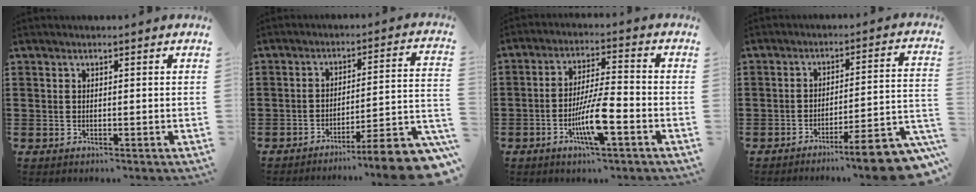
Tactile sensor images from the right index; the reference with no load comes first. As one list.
[{"total": 7.8, "force": [-6.3, -0.1, 4.6], "torque": [-0.066, -0.006, -0.122]}, {"total": 8.6, "force": [-3.3, 1.6, 7.8], "torque": [-0.151, -0.007, -0.062]}, {"total": 8.8, "force": [-7.0, 0.4, 5.3], "torque": [-0.076, 0.001, -0.130]}]